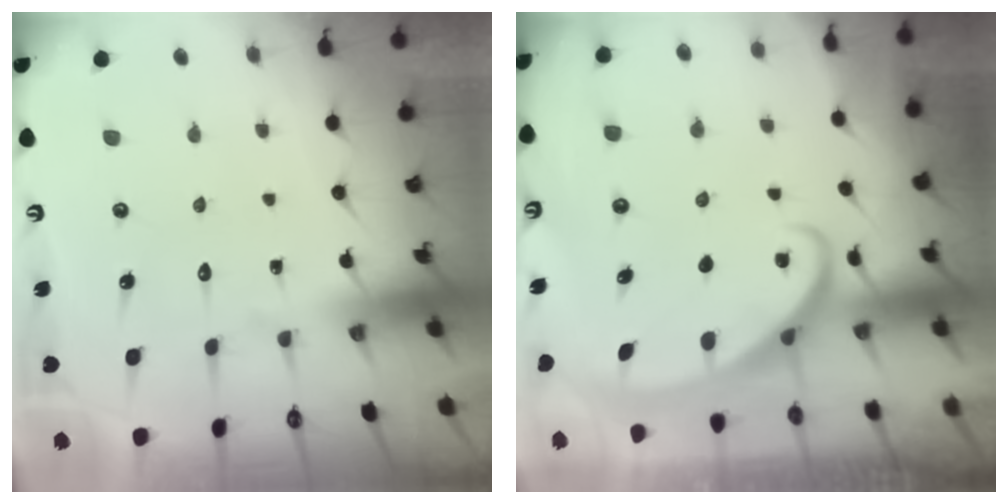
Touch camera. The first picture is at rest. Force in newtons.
{"total": 2.7, "press": 2.6, "slide": 0.4}